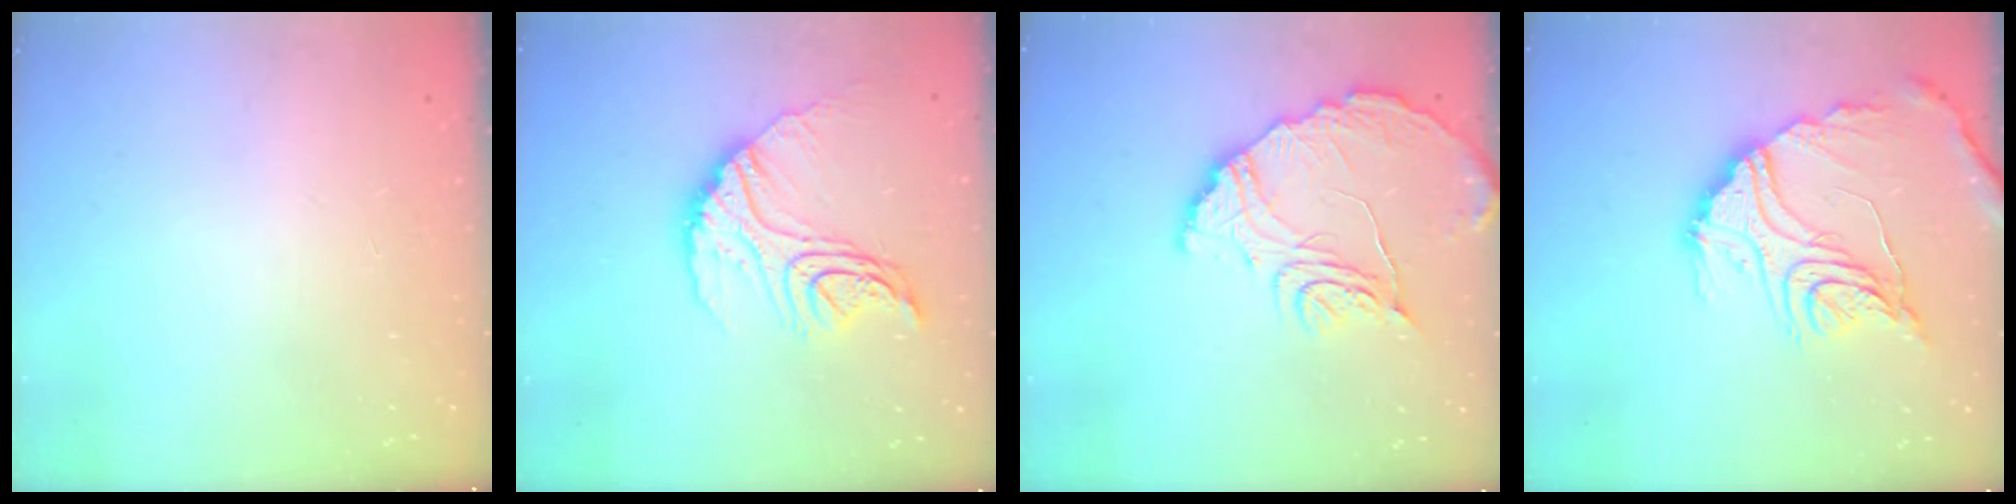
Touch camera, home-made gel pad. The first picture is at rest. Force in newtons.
{"total": 15.6, "press": 15.5, "slide": 1.0}
{"total": 14.0, "press": 14.0, "slide": 0.5}
{"total": 19.7, "press": 19.7, "slide": 1.6}